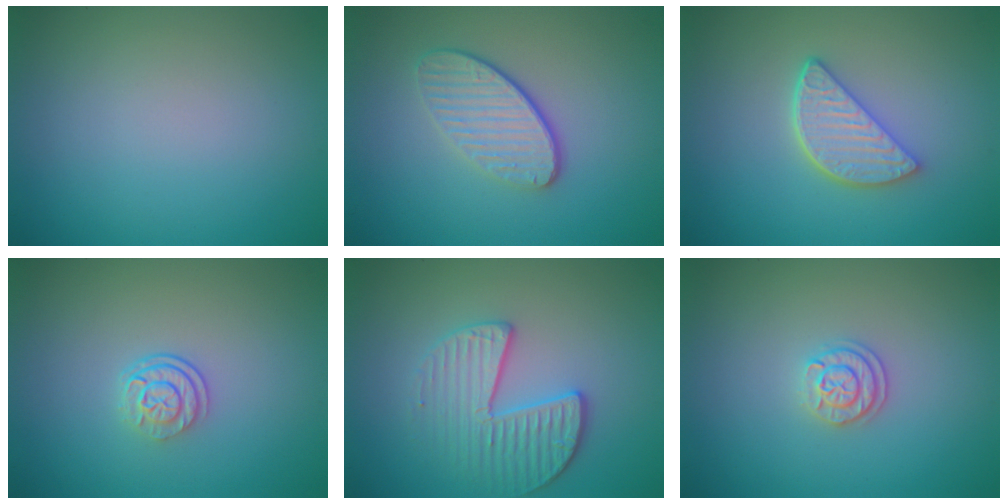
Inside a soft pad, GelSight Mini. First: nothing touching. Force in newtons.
{"total": 3.6, "press": 2.9, "slide": 2.2}
{"total": 4.0, "press": 3.2, "slide": 2.4}
{"total": 2.5, "press": 1.8, "slide": 1.8}
{"total": 3.5, "press": 3.3, "slide": 1.2}
{"total": 2.0, "press": 1.9, "slide": 0.8}